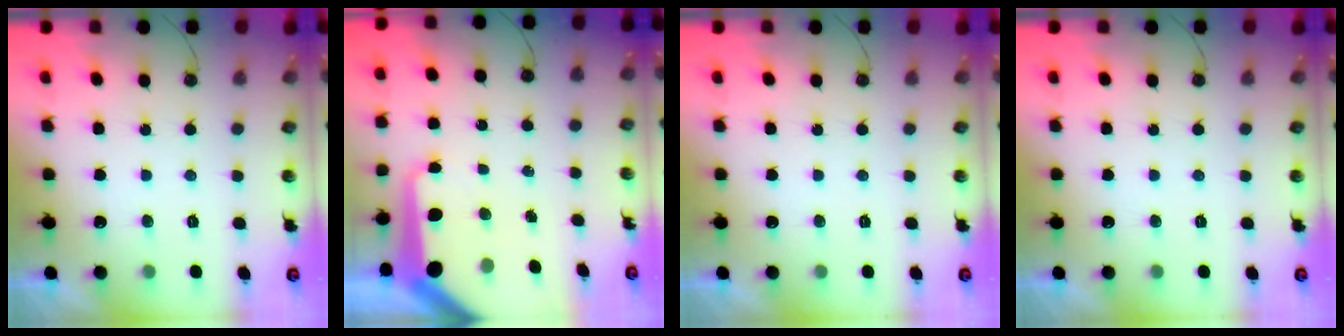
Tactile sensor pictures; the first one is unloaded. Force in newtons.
{"total": 16.4, "press": 16.3, "slide": 1.7}
{"total": 0.0}
{"total": 0.0}